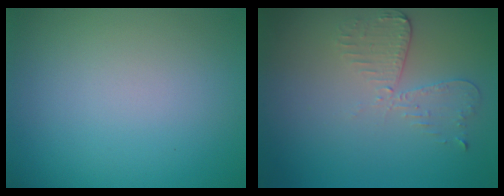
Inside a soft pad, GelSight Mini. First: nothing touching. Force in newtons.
{"total": 2.6, "press": 2.3, "slide": 1.3}